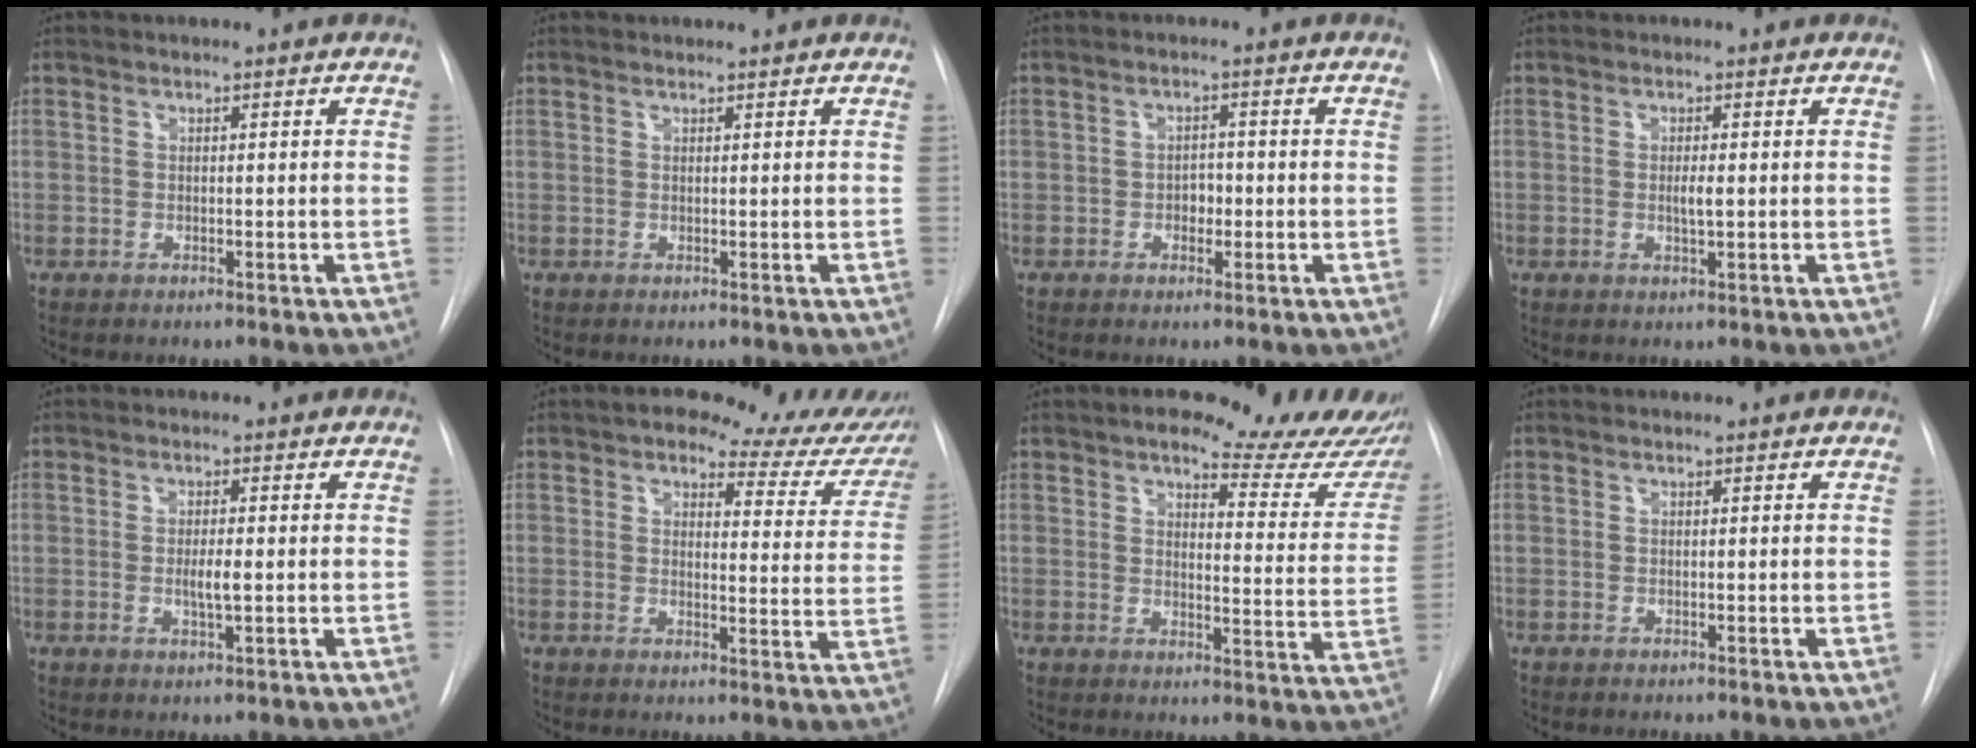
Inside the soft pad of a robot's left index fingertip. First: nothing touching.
{"total": 1.0, "force": [1.0, 0.1, 0.0], "torque": [-0.008, 0.008, 0.017]}
{"total": 2.0, "force": [-0.4, 1.4, 1.3], "torque": [-0.017, 0.005, -0.006]}
{"total": 1.7, "force": [0.1, 0.3, 1.7], "torque": [-0.034, -0.002, 0.001]}
{"total": 2.5, "force": [-0.2, 0.4, 2.5], "torque": [-0.047, -0.004, -0.002]}
{"total": 14.7, "force": [12.8, 5.2, 5.1], "torque": [-0.024, -0.017, 0.124]}
{"total": 17.2, "force": [14.8, 5.0, 7.3], "torque": [-0.055, -0.039, 0.151]}
{"total": 0.0}